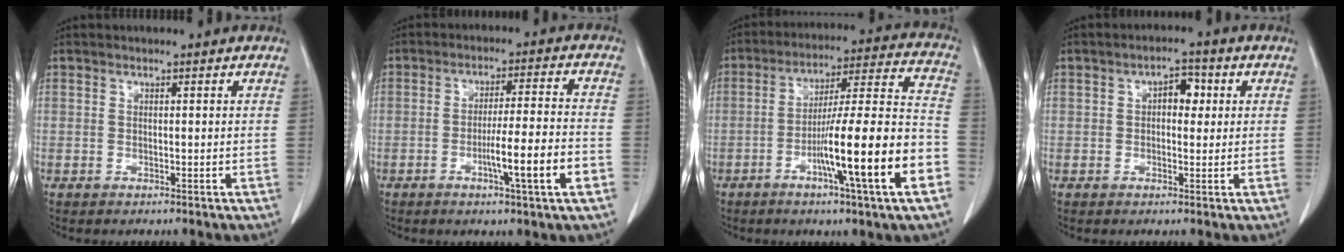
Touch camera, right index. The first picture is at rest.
{"total": 9.1, "force": [-3.3, -0.6, 8.5], "torque": [-0.135, -0.006, -0.053]}
{"total": 17.8, "force": [-6.7, -0.4, 16.5], "torque": [-0.256, 0.001, -0.104]}
{"total": 3.7, "force": [0.7, 2.0, 3.0], "torque": [-0.041, 0.013, 0.008]}